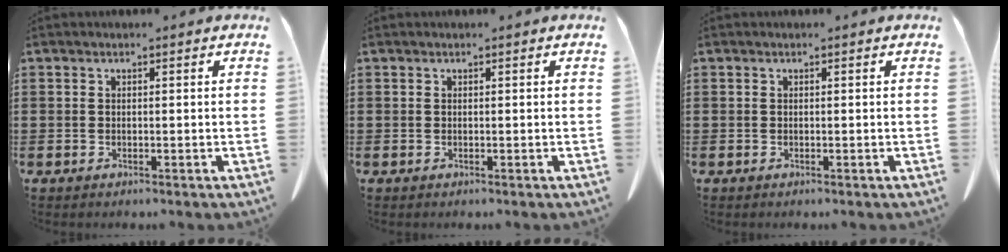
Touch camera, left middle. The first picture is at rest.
{"total": 0.0}
{"total": 0.0}